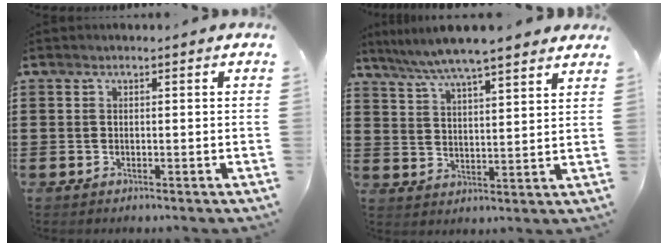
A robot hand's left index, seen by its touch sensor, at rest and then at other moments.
{"total": 6.4, "force": [5.9, 0.0, 2.6], "torque": [-0.073, -0.023, 0.102]}